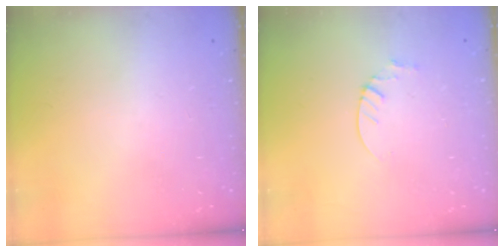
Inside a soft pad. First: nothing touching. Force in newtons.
{"total": 2.1, "press": 2.1, "slide": 0.2}